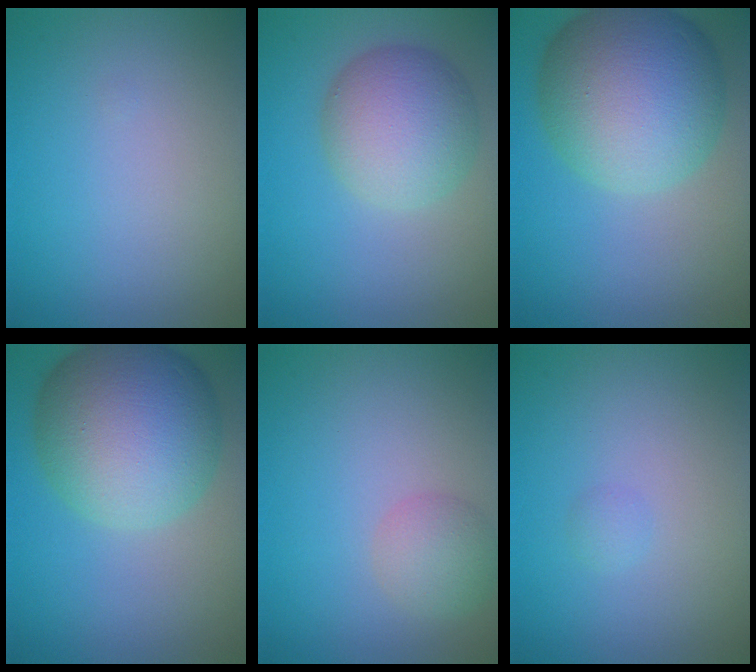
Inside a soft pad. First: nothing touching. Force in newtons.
{"total": 6.3, "press": 6.3, "slide": 0.2}
{"total": 11.9, "press": 11.9, "slide": 0.6}
{"total": 11.9, "press": 11.9, "slide": 0.6}
{"total": 2.5, "press": 2.5, "slide": 0.1}
{"total": 0.6, "press": 0.6, "slide": 0.1}